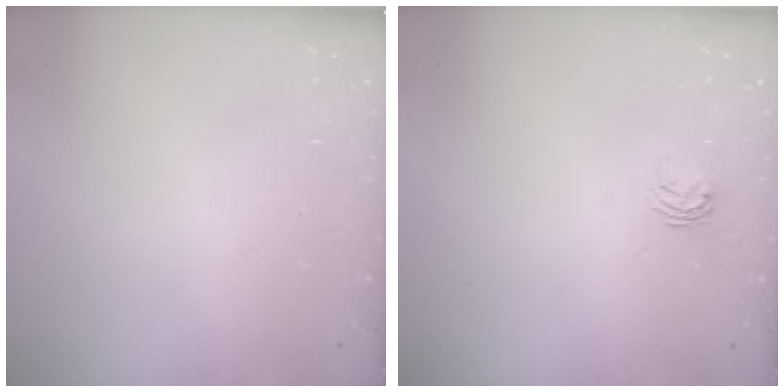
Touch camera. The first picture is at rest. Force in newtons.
{"total": 3.7, "press": 3.6, "slide": 0.4}